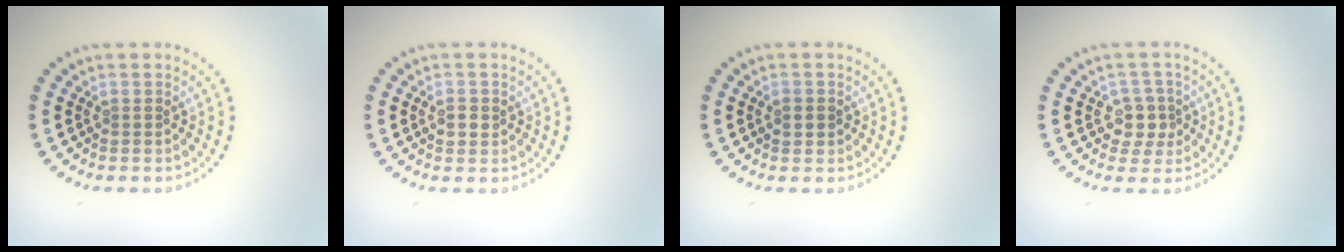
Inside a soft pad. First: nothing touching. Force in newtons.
{"total": 1.5, "press": 1.4, "slide": 0.2}
{"total": 1.4, "press": 1.4, "slide": 0.3}
{"total": 2.4, "press": 2.1, "slide": 1.0}